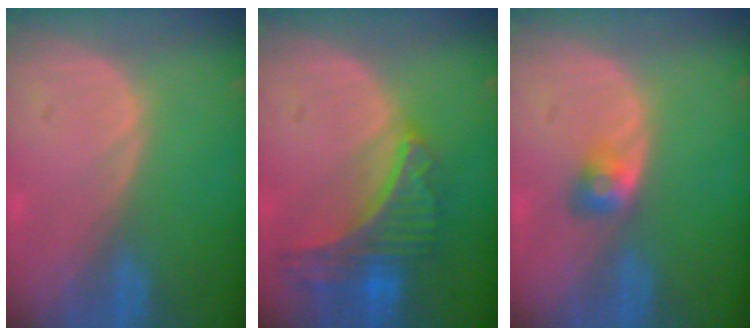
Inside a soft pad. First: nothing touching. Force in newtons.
{"total": 8.9, "press": 7.8, "slide": 4.2}
{"total": 2.9, "press": 2.4, "slide": 1.5}